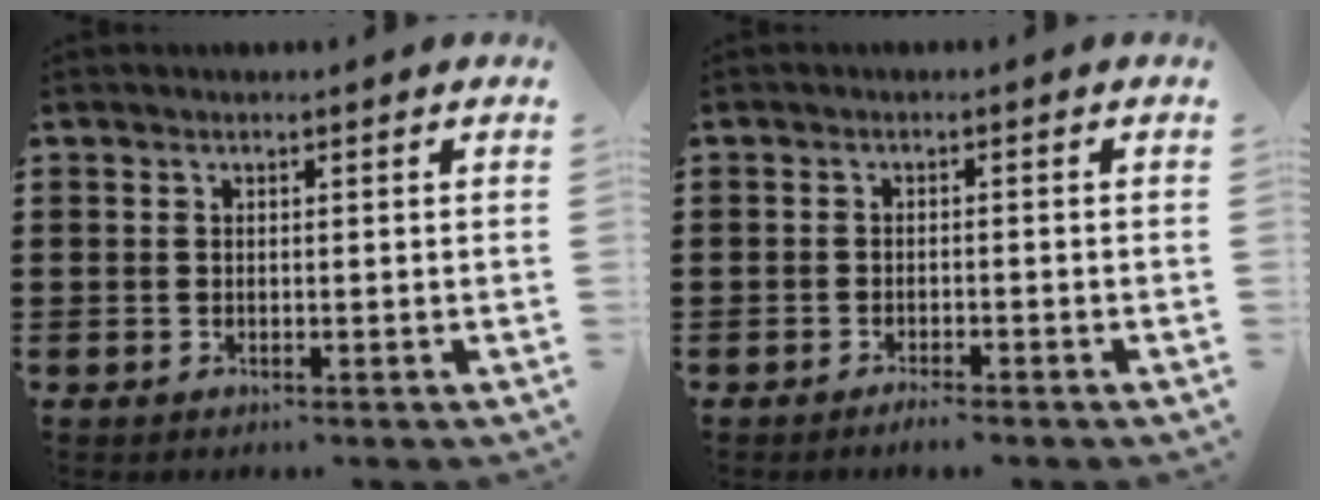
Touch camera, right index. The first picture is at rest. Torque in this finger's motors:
{"motor_torque": [0.32, 0.24, -0.18, 0.01]}